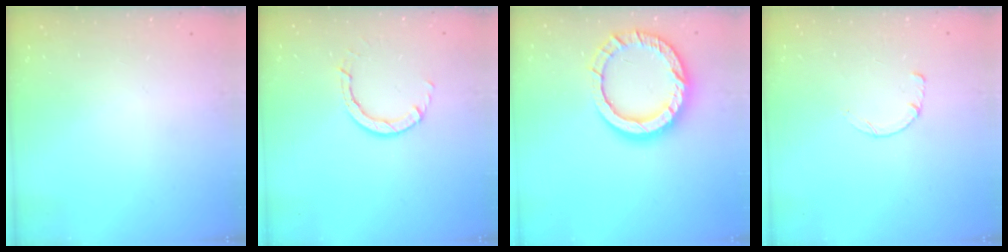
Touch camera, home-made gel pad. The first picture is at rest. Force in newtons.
{"total": 3.7, "press": 3.7, "slide": 0.4}
{"total": 16.3, "press": 16.2, "slide": 1.5}
{"total": 2.6, "press": 2.5, "slide": 0.3}